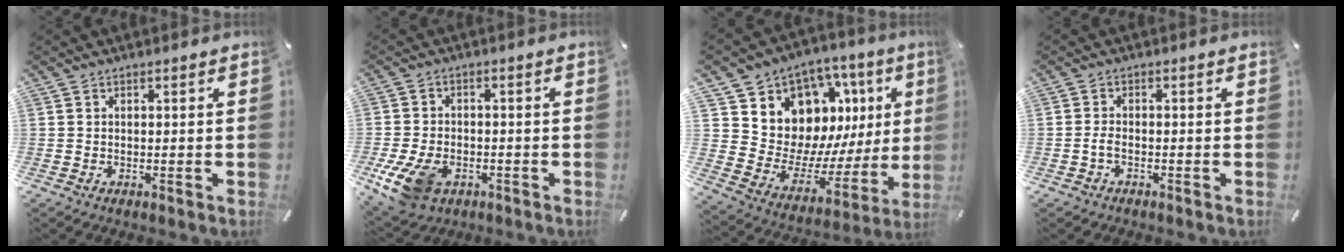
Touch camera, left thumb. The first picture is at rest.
{"total": 10.3, "force": [-4.5, 6.8, 6.2], "torque": [-0.134, 0.007, -0.081]}
{"total": 12.1, "force": [6.7, 9.4, 3.7], "torque": [-0.052, -0.087, 0.131]}
{"total": 2.1, "force": [-0.9, 1.0, 1.6], "torque": [-0.037, 0.002, -0.019]}